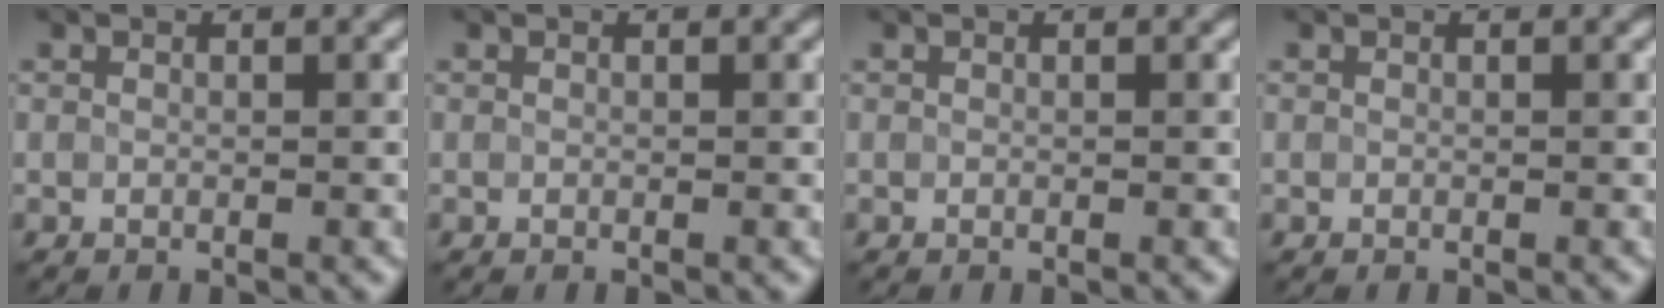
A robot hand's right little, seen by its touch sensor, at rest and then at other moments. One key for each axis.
{"total": 0.0}
{"total": 0.0}
{"total": 0.0}